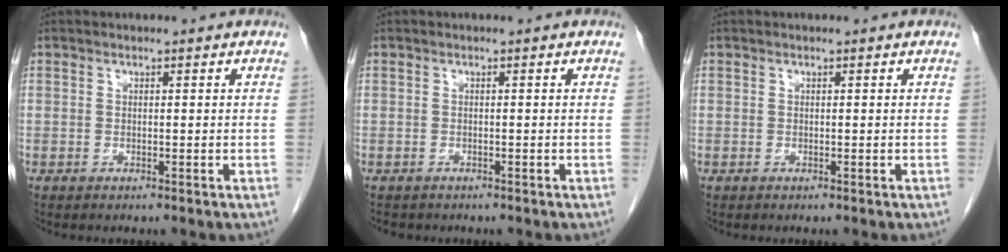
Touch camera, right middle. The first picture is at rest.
{"total": 1.3, "force": [-1.1, 0.6, 0.2], "torque": [-0.015, -0.003, -0.015]}
{"total": 0.0}